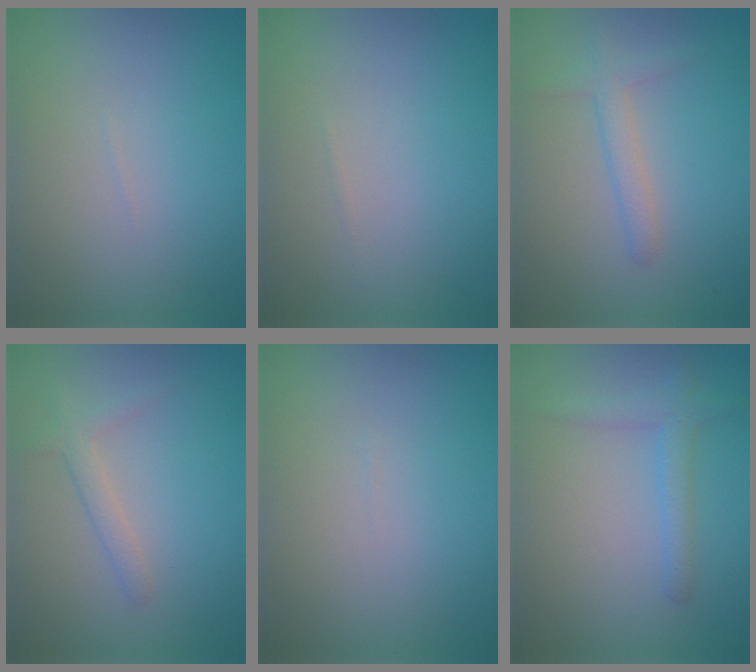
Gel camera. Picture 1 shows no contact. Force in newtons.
{"total": 0.0}
{"total": 2.0, "press": 2.0, "slide": 0.1}
{"total": 1.7, "press": 1.7, "slide": 0.1}
{"total": 0.0}
{"total": 2.1, "press": 2.1, "slide": 0.2}